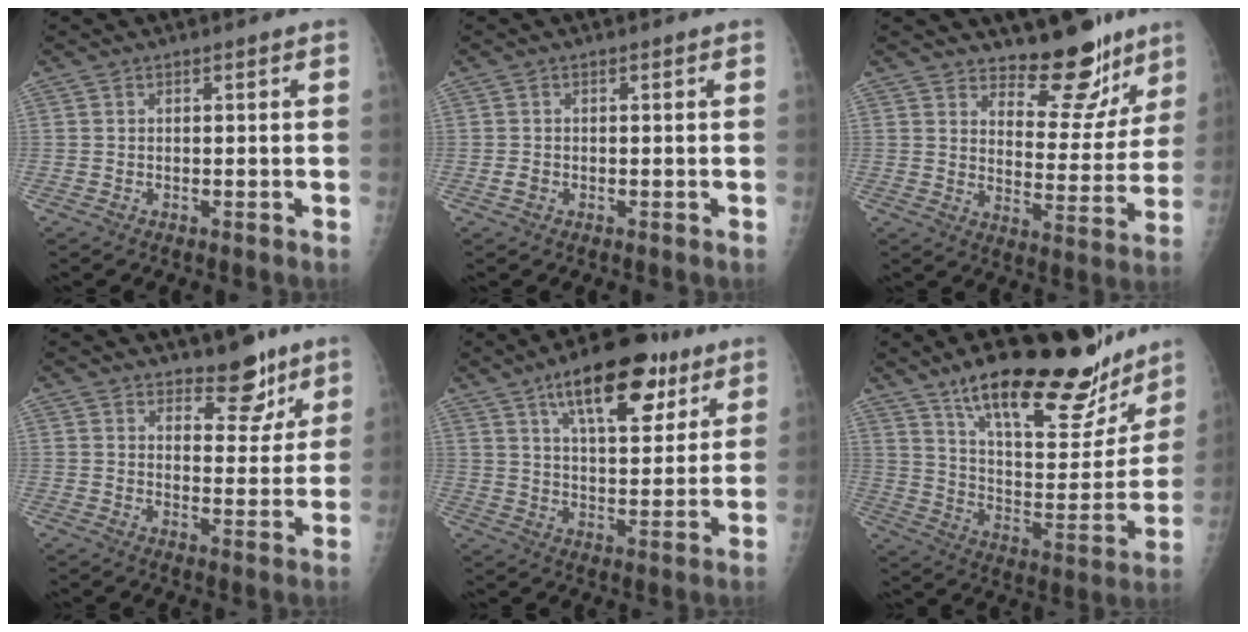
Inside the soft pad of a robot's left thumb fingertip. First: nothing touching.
{"total": 1.2, "force": [-0.4, 0.9, 0.6], "torque": [-0.010, 0.001, -0.006]}
{"total": 12.1, "force": [10.1, 4.8, 4.6], "torque": [-0.019, -0.090, 0.146]}
{"total": 7.8, "force": [5.8, 3.8, 3.6], "torque": [-0.011, -0.038, 0.083]}
{"total": 17.1, "force": [9.7, 7.2, 12.1], "torque": [-0.144, -0.032, 0.150]}
{"total": 26.9, "force": [19.3, 9.0, 16.4], "torque": [-0.199, -0.084, 0.299]}